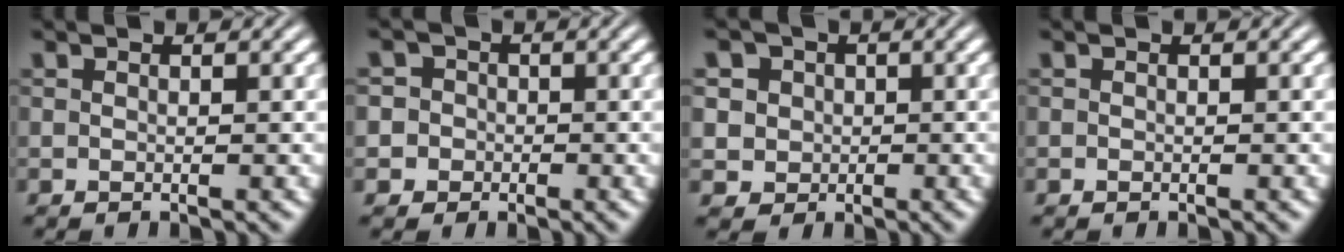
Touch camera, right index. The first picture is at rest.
{"total": 4.3, "force": [-1.0, 4.1, 0.6], "torque": [-0.016, -0.009, -0.025]}
{"total": 7.7, "force": [0.4, 7.1, 2.9], "torque": [-0.072, -0.025, 0.009]}
{"total": 0.6, "force": [-0.2, -0.5, -0.2], "torque": [0.007, -0.006, -0.001]}